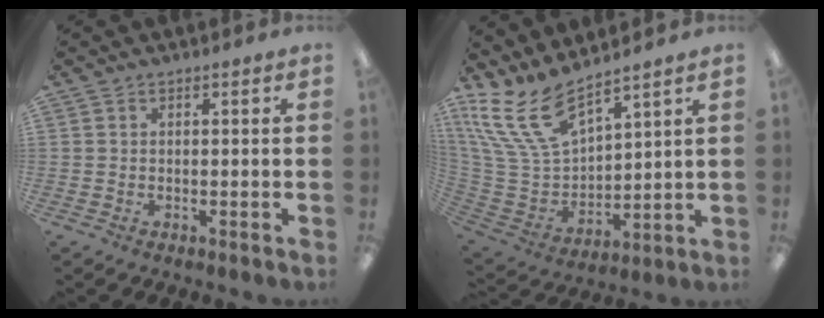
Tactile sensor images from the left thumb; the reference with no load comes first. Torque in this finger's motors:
{"motor_torque": [0.41, 0.08, 1.19, -1.60, 0.39]}